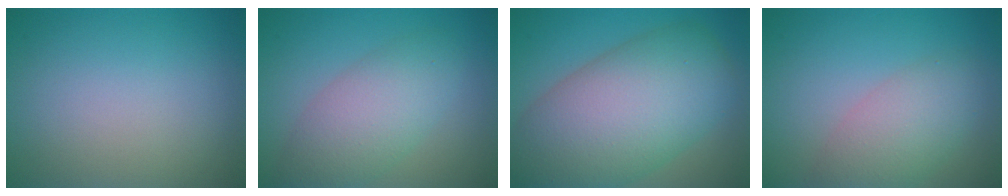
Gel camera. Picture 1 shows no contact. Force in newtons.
{"total": 5.4, "press": 5.3, "slide": 0.2}
{"total": 13.2, "press": 13.2, "slide": 0.5}
{"total": 4.5, "press": 4.5, "slide": 0.3}